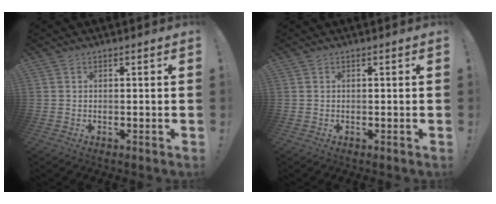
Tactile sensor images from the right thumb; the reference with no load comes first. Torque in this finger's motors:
{"motor_torque": [0.00, 0.00, 0.13, -0.08, 0.05]}